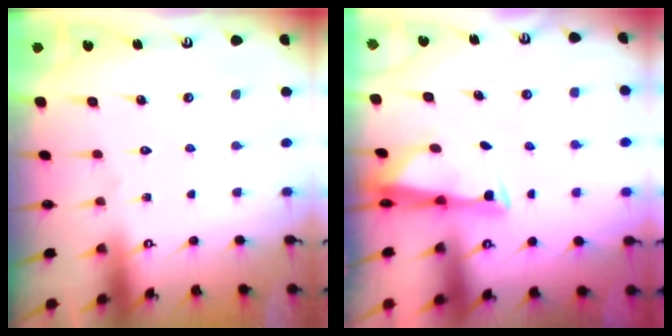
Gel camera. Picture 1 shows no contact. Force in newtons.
{"total": 2.9, "press": 2.8, "slide": 0.7}